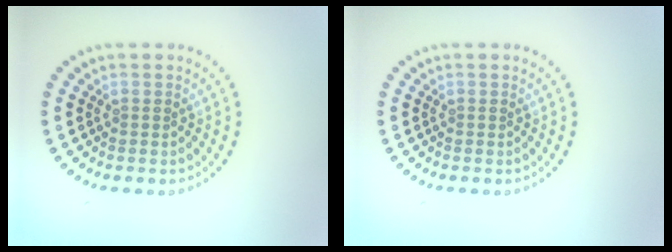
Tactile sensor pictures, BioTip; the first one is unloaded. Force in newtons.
{"total": 0.0}